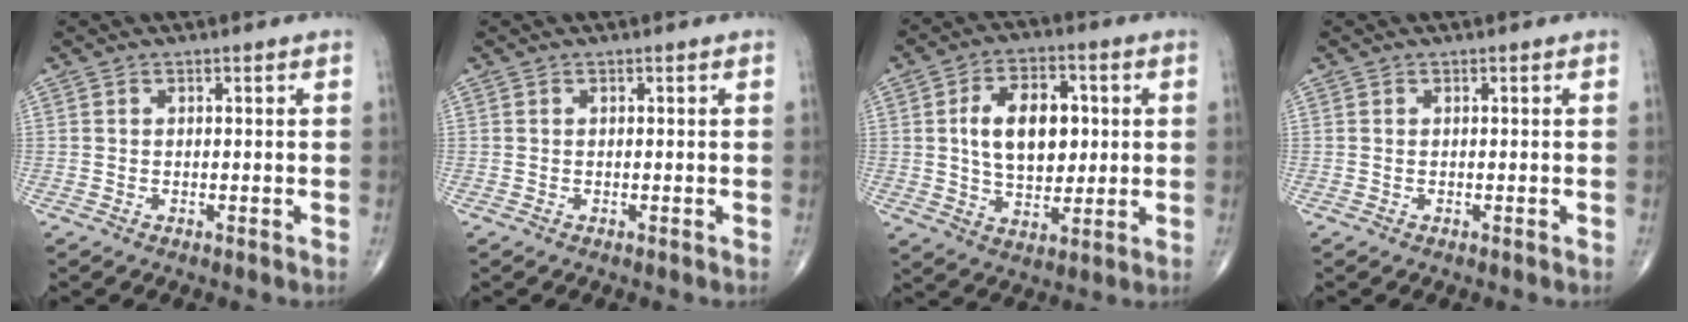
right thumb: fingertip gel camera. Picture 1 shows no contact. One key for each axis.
{"total": 0.0}
{"total": 13.0, "fx": 1.8, "fy": 7.9, "fz": 10.1, "tx": -0.139, "ty": 0.000, "tz": 0.032}
{"total": 0.0}